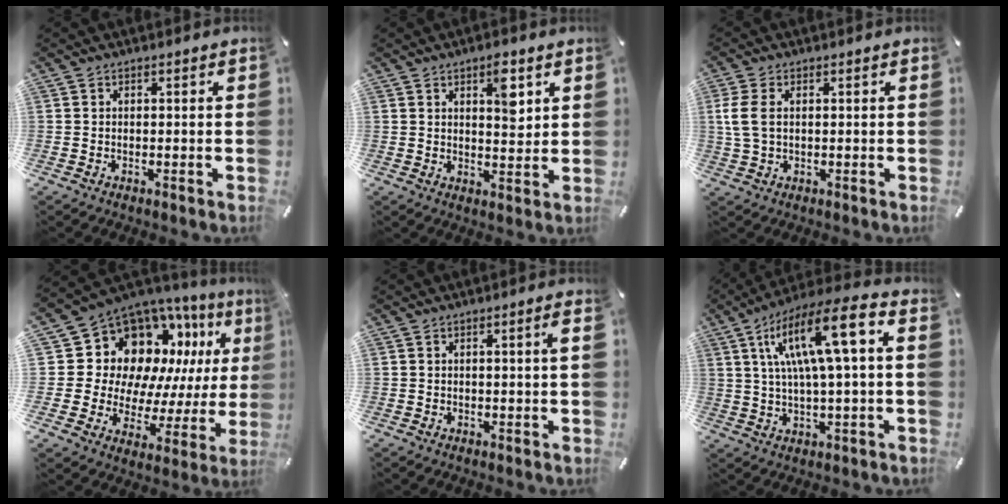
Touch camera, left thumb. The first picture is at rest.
{"total": 6.6, "force": [3.2, 2.8, 5.0], "torque": [-0.059, -0.018, 0.045]}
{"total": 5.8, "force": [1.0, 3.6, 4.4], "torque": [-0.114, -0.002, 0.013]}
{"total": 15.5, "force": [7.5, 11.7, 6.8], "torque": [-0.105, -0.083, 0.149]}
{"total": 2.0, "force": [0.3, 0.0, 2.0], "torque": [-0.034, -0.003, 0.003]}
{"total": 15.7, "force": [4.6, 3.9, 14.5], "torque": [-0.271, -0.003, 0.067]}